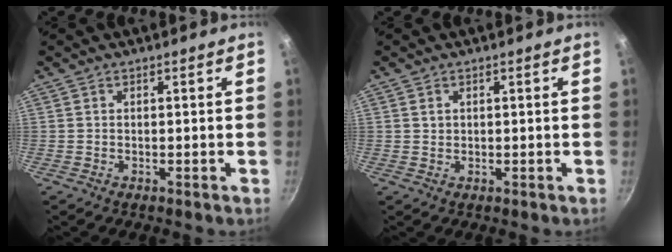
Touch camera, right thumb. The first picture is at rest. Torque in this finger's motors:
{"motor_torque": [-0.28, -0.33, -0.01, 0.45, -0.02]}